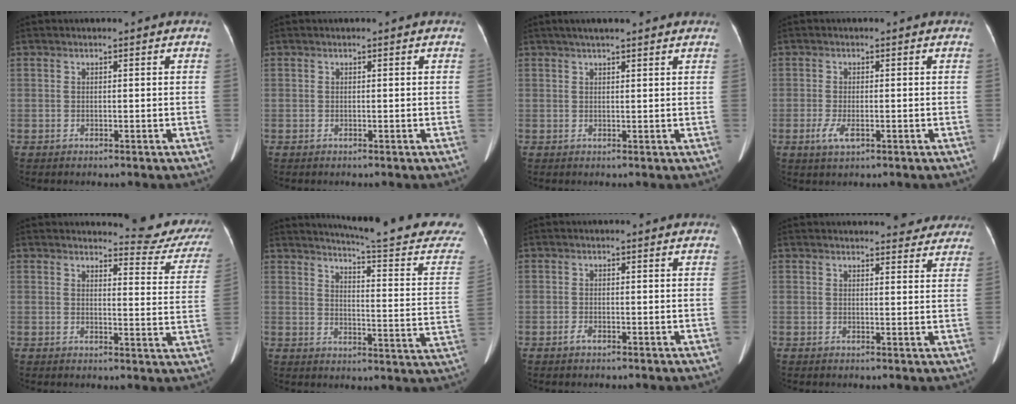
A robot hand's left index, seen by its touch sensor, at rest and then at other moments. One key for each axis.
{"total": 0.0}
{"total": 5.4, "fx": 4.4, "fy": 0.5, "fz": 3.1, "tx": -0.044, "ty": 0.031, "tz": 0.063}
{"total": 2.9, "fx": -1.1, "fy": 1.0, "fz": 2.5, "tx": -0.059, "ty": -0.006, "tz": -0.016}
{"total": 11.5, "fx": 11.2, "fy": 1.9, "fz": 1.8, "tx": 0.005, "ty": -0.067, "tz": 0.098}
{"total": 21.5, "fx": 20.3, "fy": -0.2, "fz": 7.3, "tx": -0.102, "ty": -0.116, "tz": 0.231}
{"total": 1.0, "fx": -0.7, "fy": 0.4, "fz": 0.6, "tx": -0.018, "ty": -0.001, "tz": -0.009}
{"total": 9.6, "fx": 8.9, "fy": 2.5, "fz": 2.4, "tx": -0.006, "ty": 0.000, "tz": 0.084}